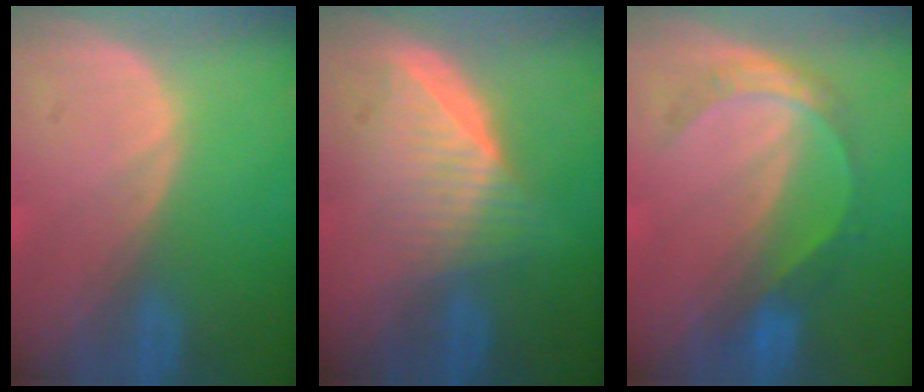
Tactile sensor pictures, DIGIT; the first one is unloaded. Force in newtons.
{"total": 6.5, "press": 5.9, "slide": 2.9}
{"total": 4.7, "press": 4.7, "slide": 0.4}